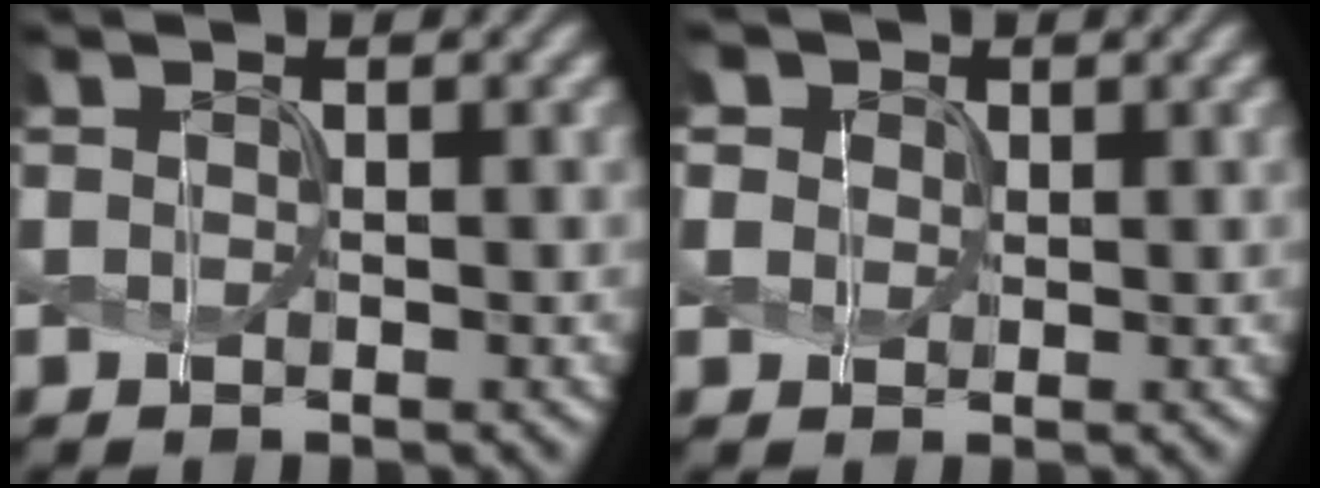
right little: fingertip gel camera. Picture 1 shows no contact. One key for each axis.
{"total": 4.3, "fx": 2.2, "fy": 3.1, "fz": 1.9, "tx": -0.060, "ty": 0.011, "tz": 0.031}